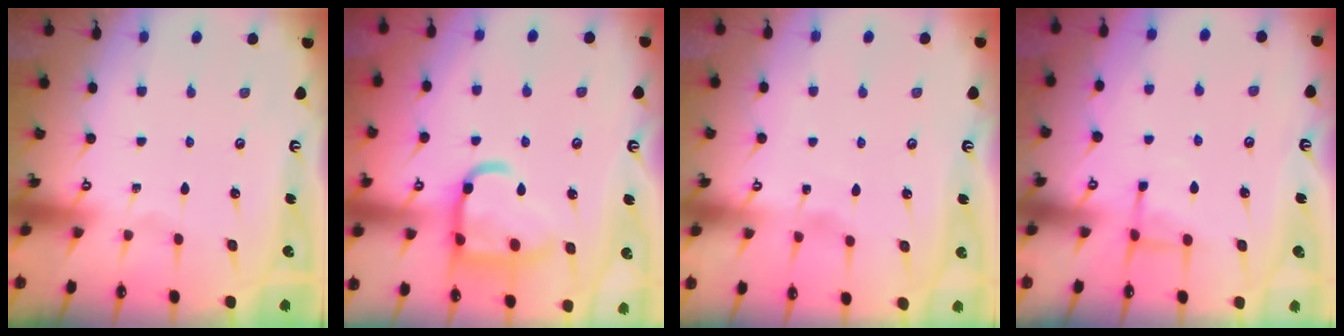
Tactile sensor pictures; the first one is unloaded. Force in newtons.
{"total": 16.9, "press": 16.9, "slide": 1.5}
{"total": 1.7, "press": 1.7, "slide": 0.3}
{"total": 5.9, "press": 5.8, "slide": 0.8}